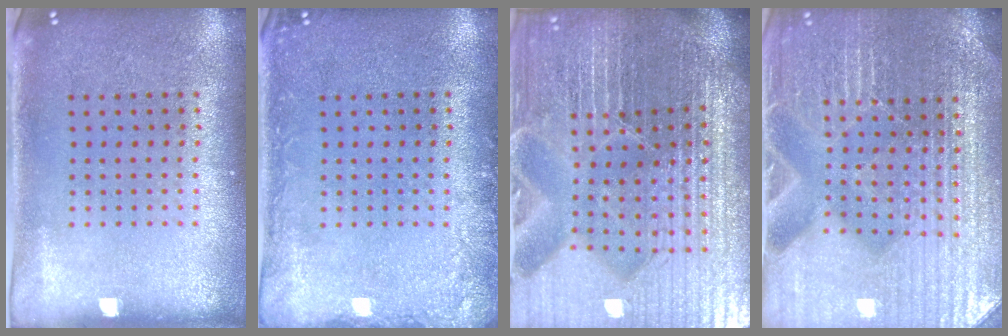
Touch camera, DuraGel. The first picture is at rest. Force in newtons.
{"total": 1.7, "press": 1.7, "slide": 0.3}
{"total": 7.0, "press": 6.2, "slide": 3.4}
{"total": 5.0, "press": 4.7, "slide": 1.7}